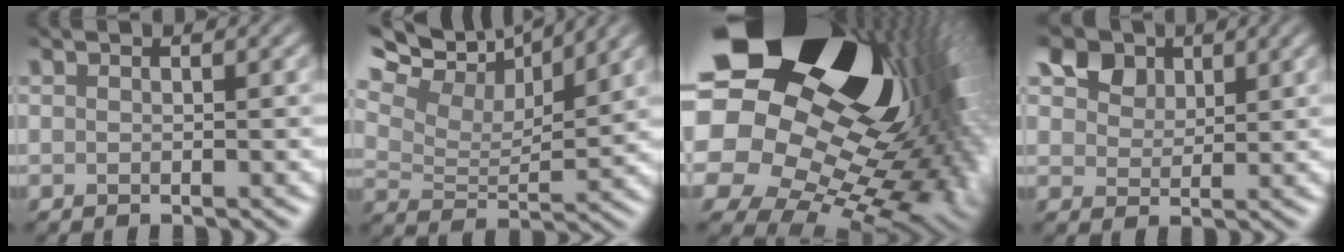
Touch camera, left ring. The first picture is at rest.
{"total": 11.8, "force": [9.1, 3.8, 6.4], "torque": [-0.134, 0.031, 0.133]}
{"total": 24.8, "force": [6.1, 19.0, 14.8], "torque": [-0.261, 0.000, 0.071]}
{"total": 8.6, "force": [5.3, 5.7, 3.8], "torque": [-0.093, 0.015, 0.081]}